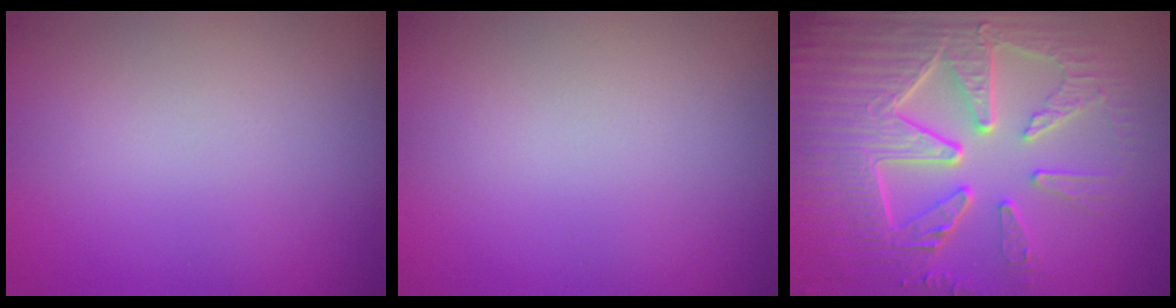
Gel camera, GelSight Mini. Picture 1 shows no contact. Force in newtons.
{"total": 0.0}
{"total": 9.2, "press": 6.6, "slide": 6.4}